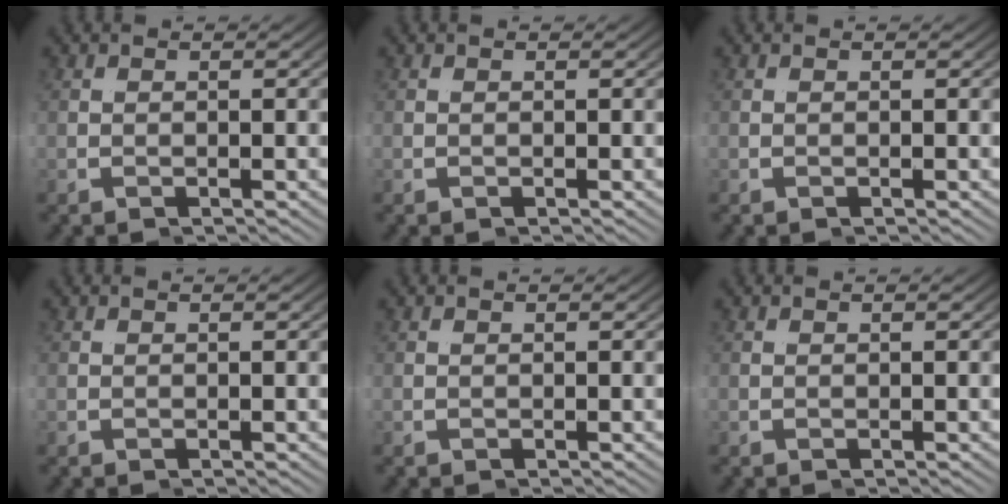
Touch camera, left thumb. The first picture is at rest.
{"total": 0.0}
{"total": 0.0}
{"total": 0.0}
{"total": 0.0}
{"total": 0.0}